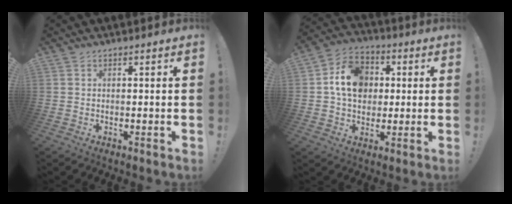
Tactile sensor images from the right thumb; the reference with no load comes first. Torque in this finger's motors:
{"motor_torque": [1.19, 1.28, 0.28, -0.18, 0.05]}